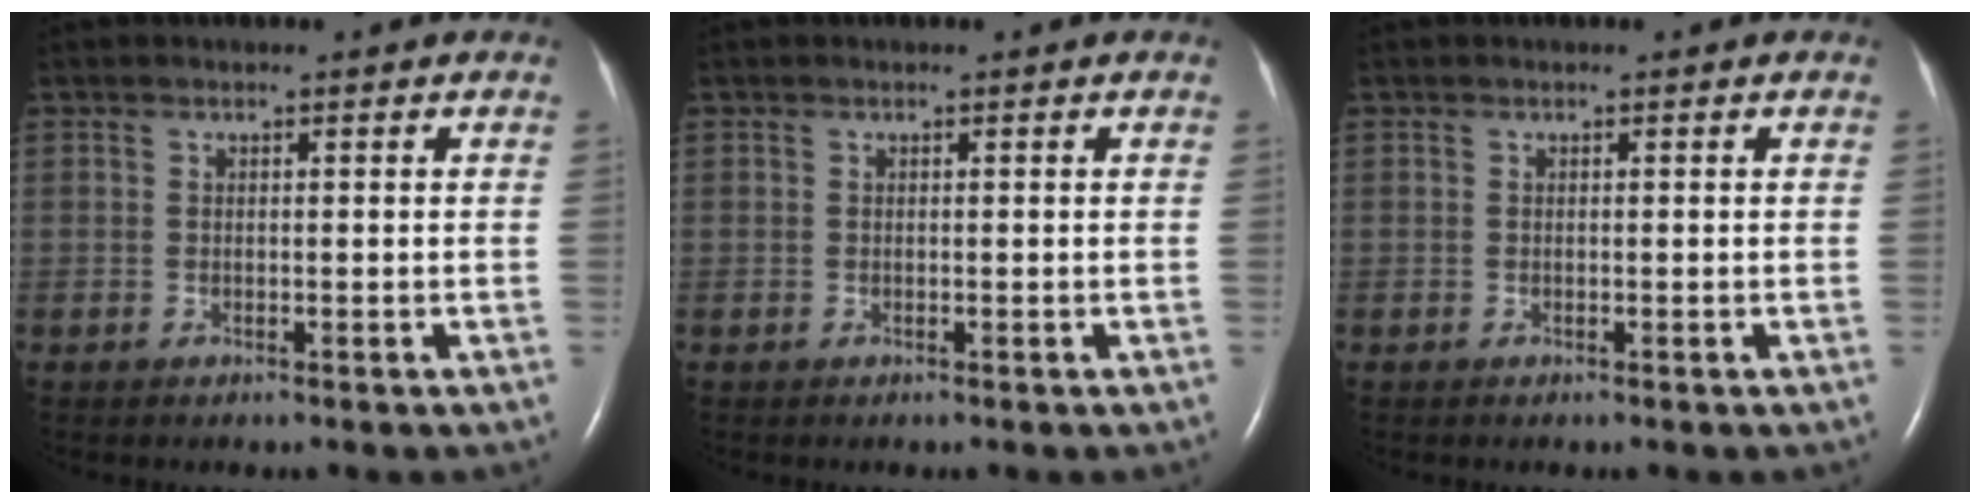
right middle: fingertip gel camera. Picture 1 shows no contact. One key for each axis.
{"total": 0.0}
{"total": 0.0}